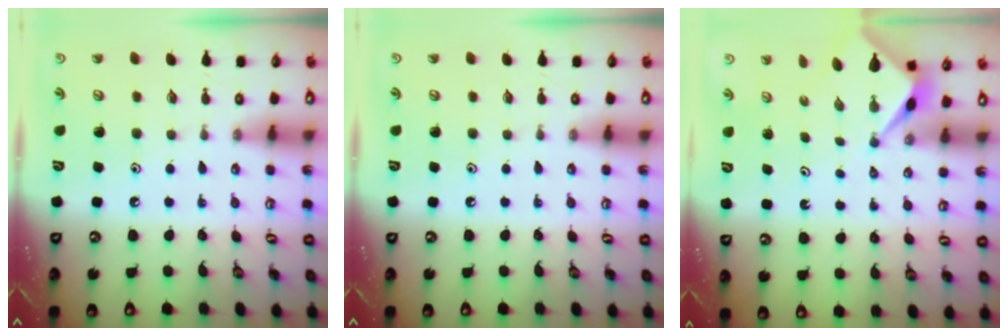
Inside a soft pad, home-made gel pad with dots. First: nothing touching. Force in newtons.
{"total": 0.0}
{"total": 2.8, "press": 2.8, "slide": 0.1}